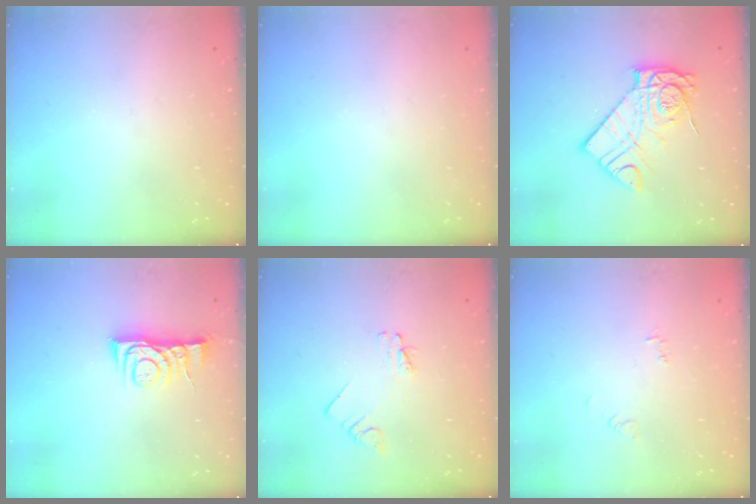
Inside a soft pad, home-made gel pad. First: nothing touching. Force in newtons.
{"total": 0.0}
{"total": 14.1, "press": 14.1, "slide": 1.3}
{"total": 7.0, "press": 7.0, "slide": 0.9}
{"total": 2.9, "press": 2.9, "slide": 0.3}
{"total": 3.9, "press": 3.8, "slide": 0.5}